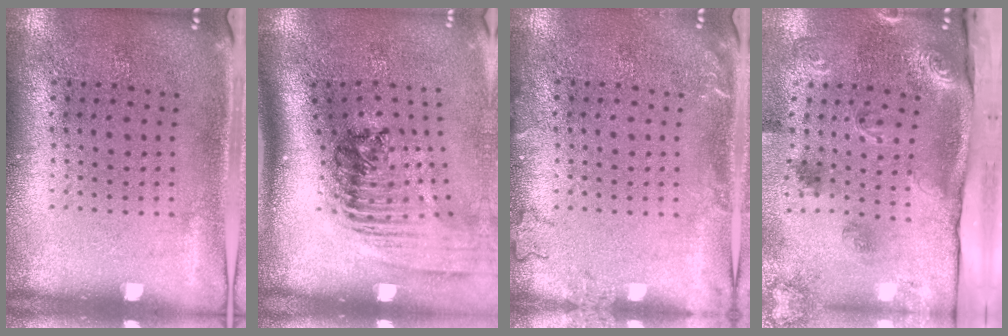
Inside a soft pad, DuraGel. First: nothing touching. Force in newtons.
{"total": 2.0, "press": 1.4, "slide": 1.4}
{"total": 1.3, "press": 1.3, "slide": 0.3}
{"total": 3.0, "press": 2.0, "slide": 2.2}